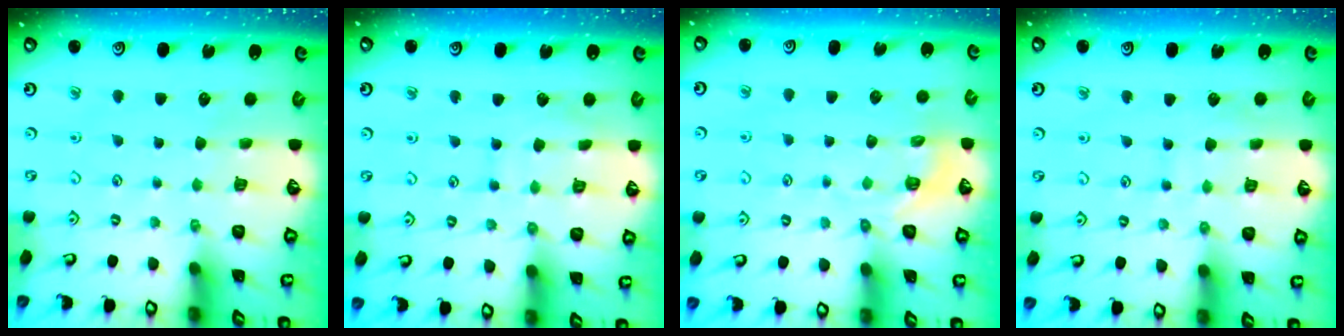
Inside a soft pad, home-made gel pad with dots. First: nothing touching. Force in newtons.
{"total": 6.8, "press": 6.8, "slide": 0.6}
{"total": 3.8, "press": 3.4, "slide": 1.8}
{"total": 6.7, "press": 6.7, "slide": 0.2}